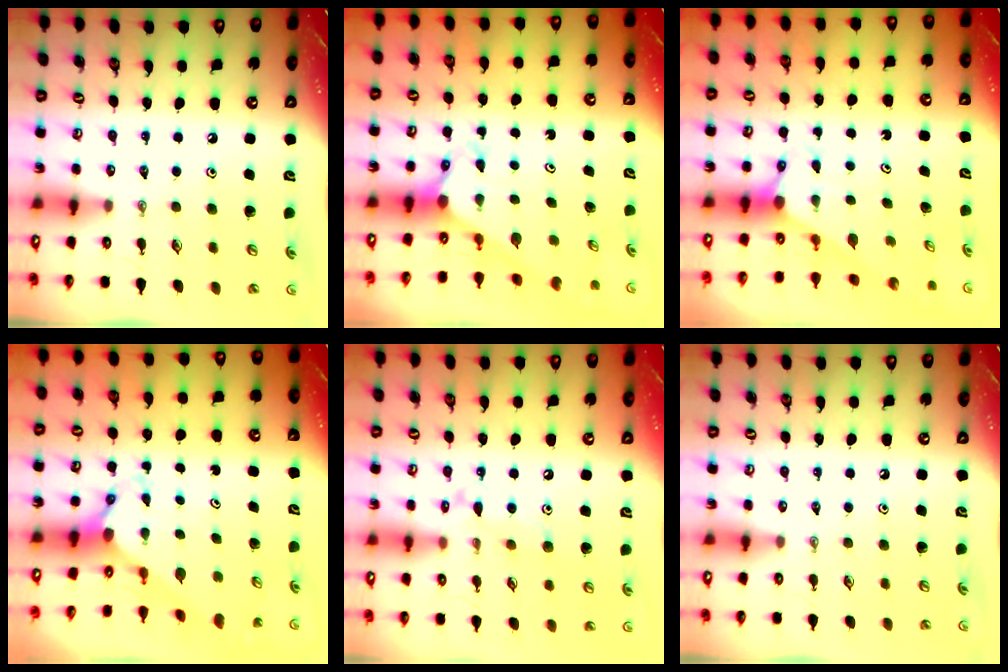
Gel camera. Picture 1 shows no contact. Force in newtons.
{"total": 2.5, "press": 2.5, "slide": 0.2}
{"total": 2.9, "press": 2.9, "slide": 0.0}
{"total": 2.8, "press": 2.8, "slide": 0.3}
{"total": 9.8, "press": 9.8, "slide": 0.7}
{"total": 0.0}